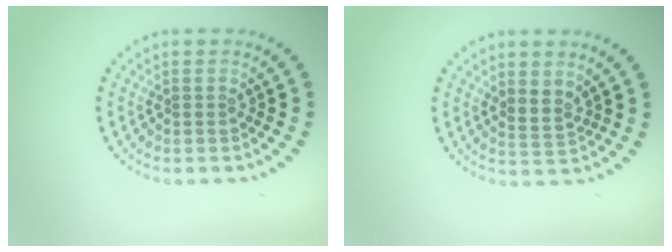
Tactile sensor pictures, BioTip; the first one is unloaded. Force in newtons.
{"total": 1.7, "press": 1.3, "slide": 1.1}